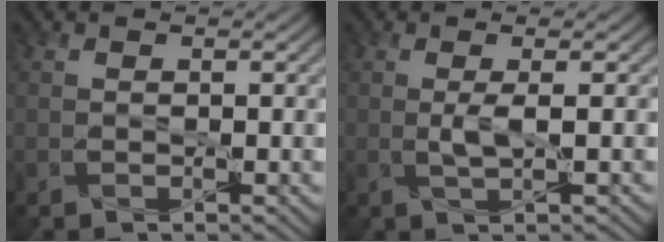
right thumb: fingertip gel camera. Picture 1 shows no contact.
{"total": 2.0, "force": [0.2, 0.3, 2.0], "torque": [-0.042, 0.004, 0.002]}